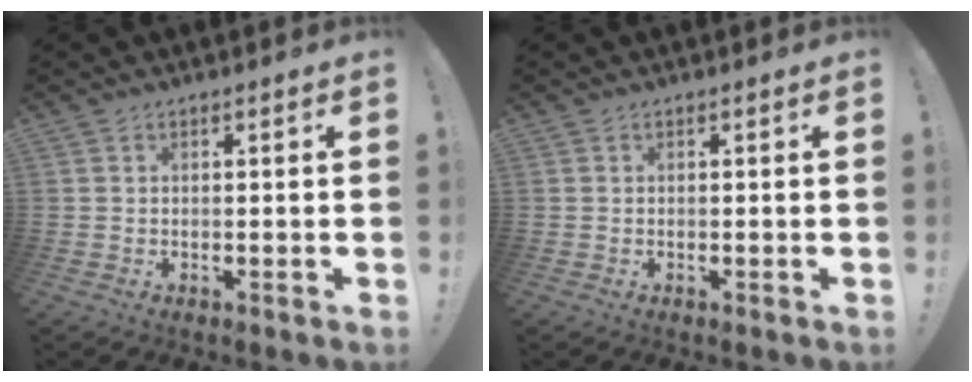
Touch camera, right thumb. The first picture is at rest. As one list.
[{"total": 0.0}]